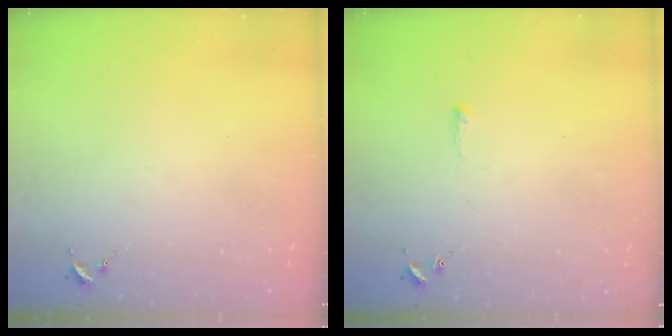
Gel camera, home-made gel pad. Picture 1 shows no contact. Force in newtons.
{"total": 1.9, "press": 1.8, "slide": 0.3}